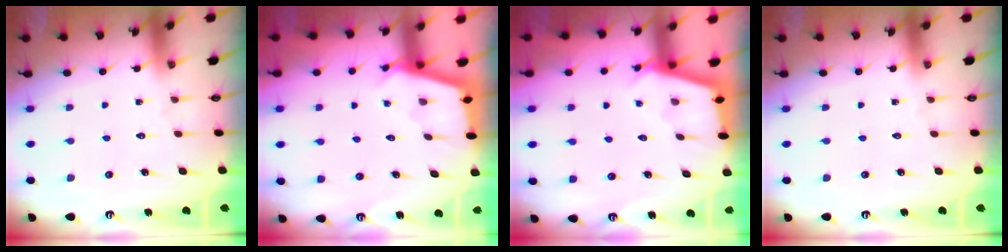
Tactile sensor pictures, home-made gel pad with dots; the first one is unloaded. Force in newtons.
{"total": 2.8, "press": 2.7, "slide": 0.3}
{"total": 2.8, "press": 2.7, "slide": 0.3}
{"total": 0.0}